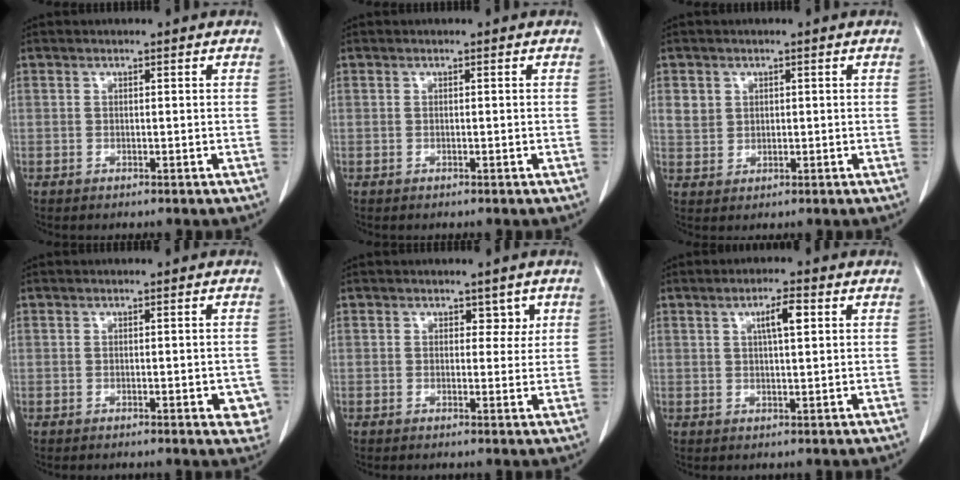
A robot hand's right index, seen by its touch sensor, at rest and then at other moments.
{"total": 0.0}
{"total": 3.1, "force": [1.2, 2.8, 0.8], "torque": [-0.011, 0.002, 0.028]}
{"total": 3.7, "force": [-1.1, 1.5, 3.2], "torque": [-0.016, 0.002, -0.008]}
{"total": 2.3, "force": [1.1, 1.6, 1.2], "torque": [-0.004, 0.000, 0.012]}
{"total": 4.1, "force": [1.5, 0.6, 3.7], "torque": [-0.064, 0.003, 0.025]}